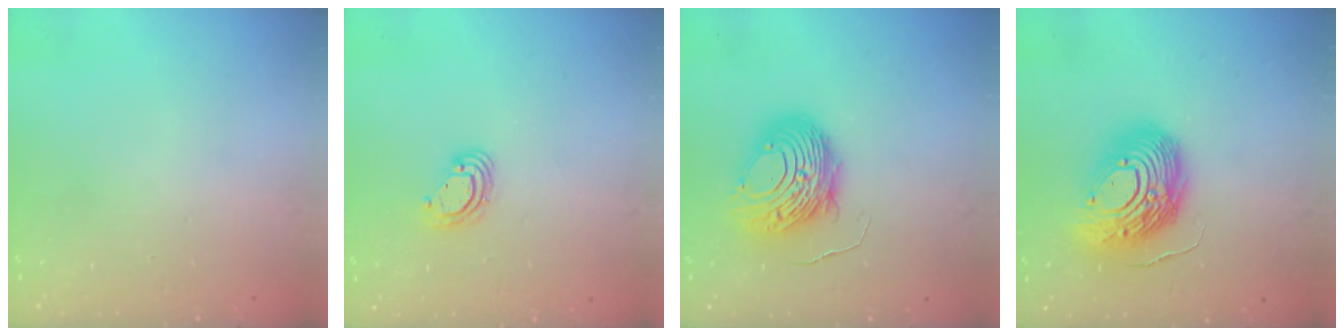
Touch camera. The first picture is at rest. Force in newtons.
{"total": 5.7, "press": 5.7, "slide": 0.5}
{"total": 11.8, "press": 11.7, "slide": 1.0}
{"total": 17.1, "press": 16.9, "slide": 2.7}